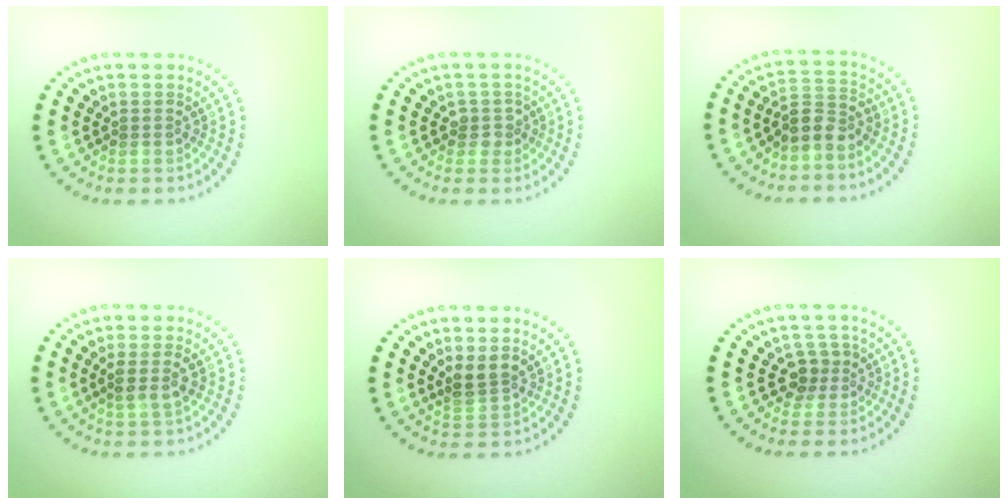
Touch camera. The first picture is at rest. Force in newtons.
{"total": 1.5, "press": 1.2, "slide": 0.9}
{"total": 2.5, "press": 2.1, "slide": 1.3}
{"total": 1.9, "press": 1.5, "slide": 1.1}
{"total": 1.9, "press": 1.5, "slide": 1.1}
{"total": 2.2, "press": 1.8, "slide": 1.4}